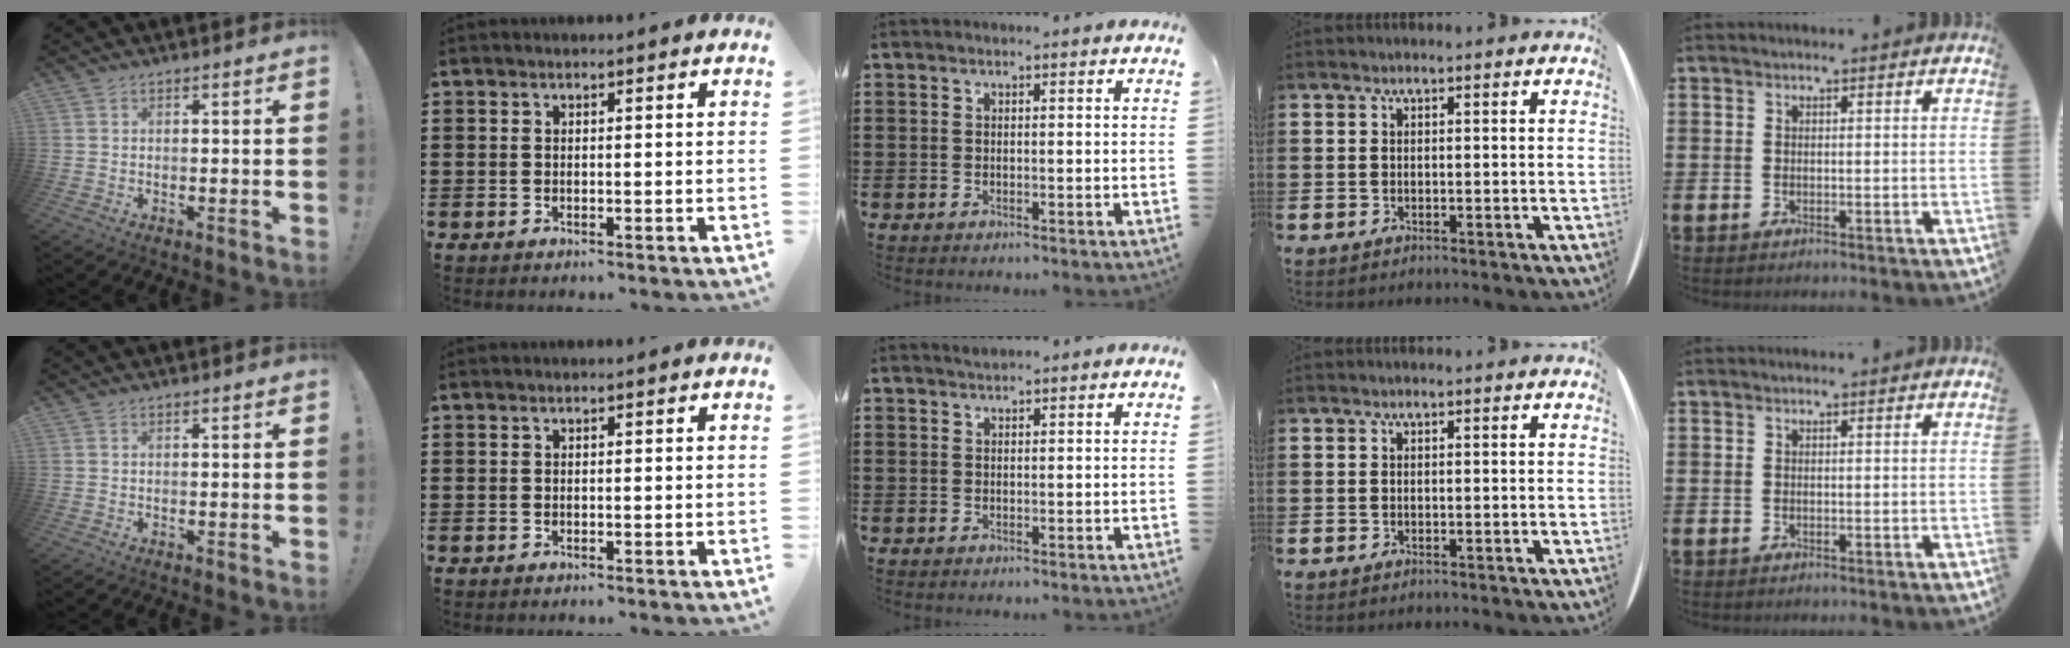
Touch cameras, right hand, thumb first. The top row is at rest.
{"middle": {"total": 0.7, "force": [0.6, 0.2, 0.0], "torque": [-0.001, -0.001, 0.013]}}